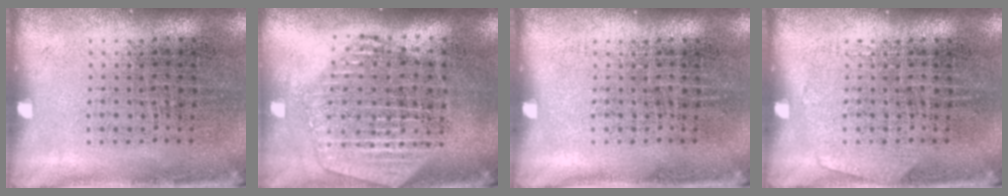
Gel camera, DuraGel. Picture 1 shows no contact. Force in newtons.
{"total": 2.1, "press": 1.9, "slide": 1.0}
{"total": 0.0}
{"total": 0.6, "press": 0.6, "slide": 0.1}